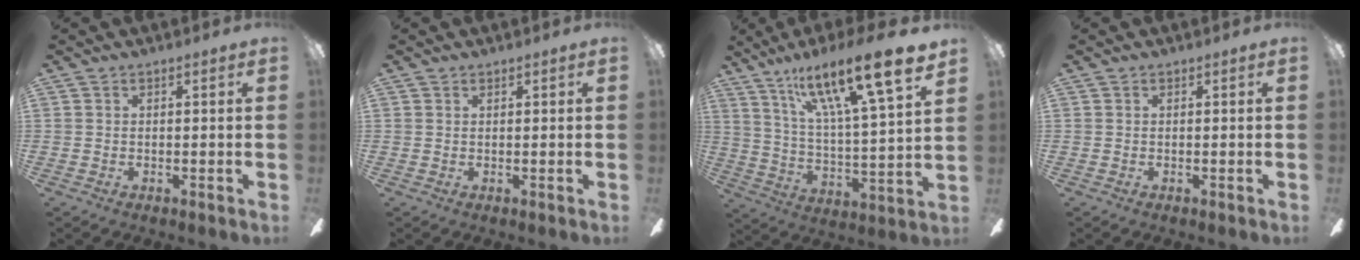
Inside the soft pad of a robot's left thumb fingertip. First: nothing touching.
{"total": 0.6, "force": [0.5, 0.3, 0.0], "torque": [-0.001, 0.001, 0.010]}
{"total": 20.9, "force": [14.5, 3.9, 14.5], "torque": [-0.239, -0.089, 0.230]}
{"total": 0.0}